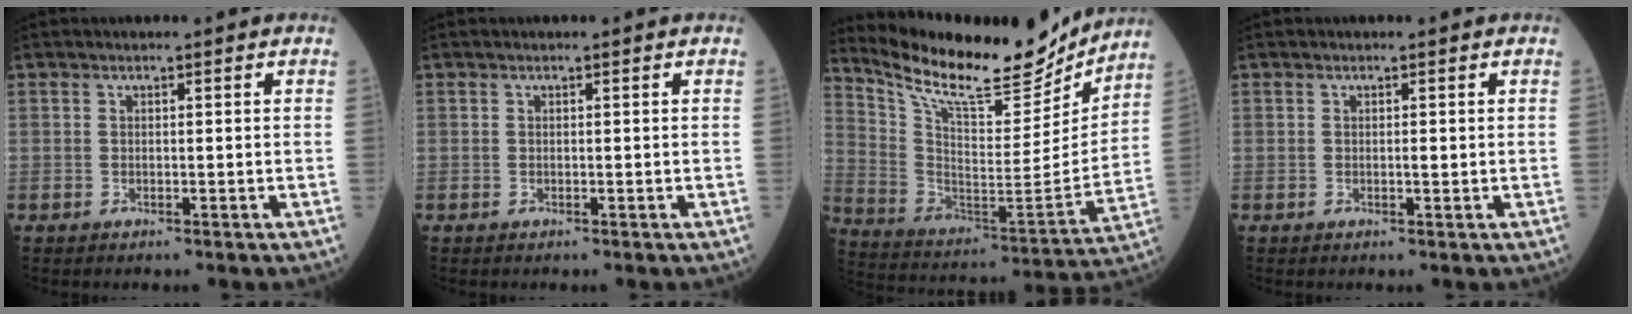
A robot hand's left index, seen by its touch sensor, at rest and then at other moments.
{"total": 0.0}
{"total": 21.1, "force": [18.6, 4.6, 8.8], "torque": [-0.169, -0.027, 0.300]}
{"total": 0.6, "force": [0.1, 0.1, 0.5], "torque": [-0.010, 0.000, 0.000]}